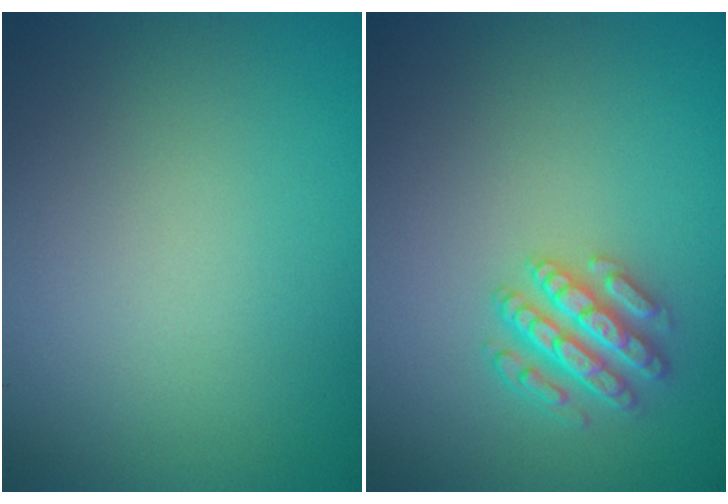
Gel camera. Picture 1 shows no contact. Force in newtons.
{"total": 3.4, "press": 3.2, "slide": 1.2}